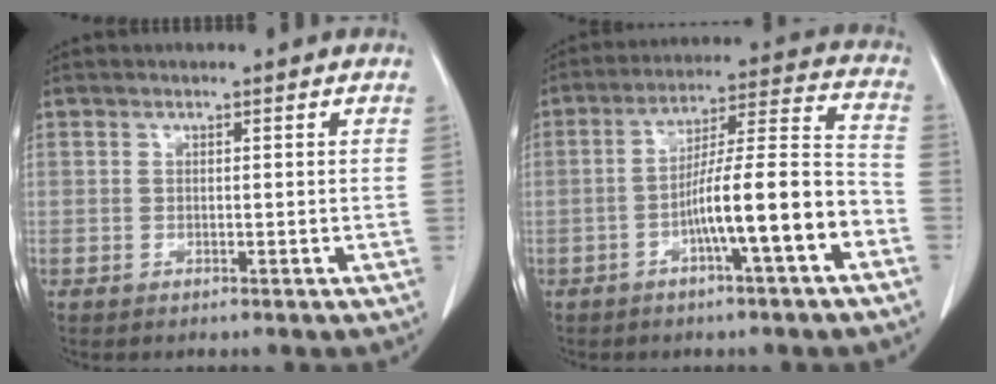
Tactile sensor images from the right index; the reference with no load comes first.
{"total": 12.8, "force": [-5.0, 0.4, 11.8], "torque": [-0.194, 0.020, -0.080]}